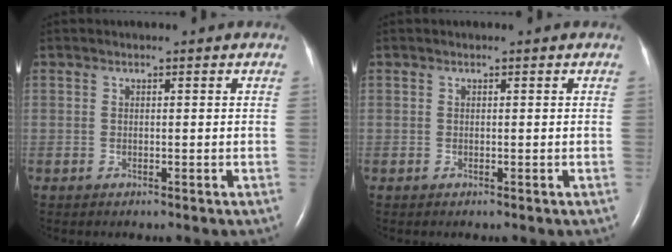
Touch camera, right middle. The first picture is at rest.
{"total": 0.0}